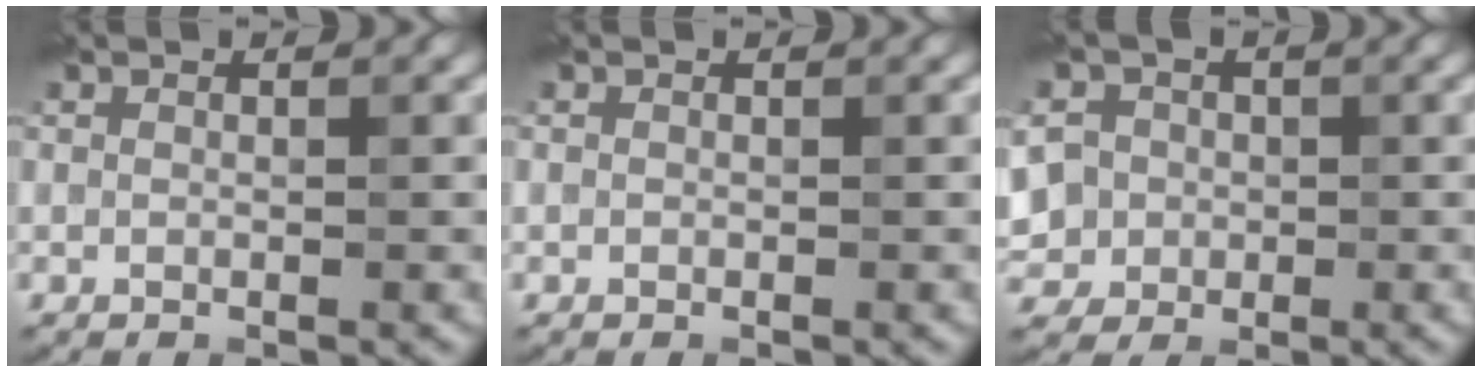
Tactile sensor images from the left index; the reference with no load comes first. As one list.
[{"total": 0.0}, {"total": 7.9, "force": [-0.4, 7.2, 3.3], "torque": [-0.069, 0.025, -0.043]}]